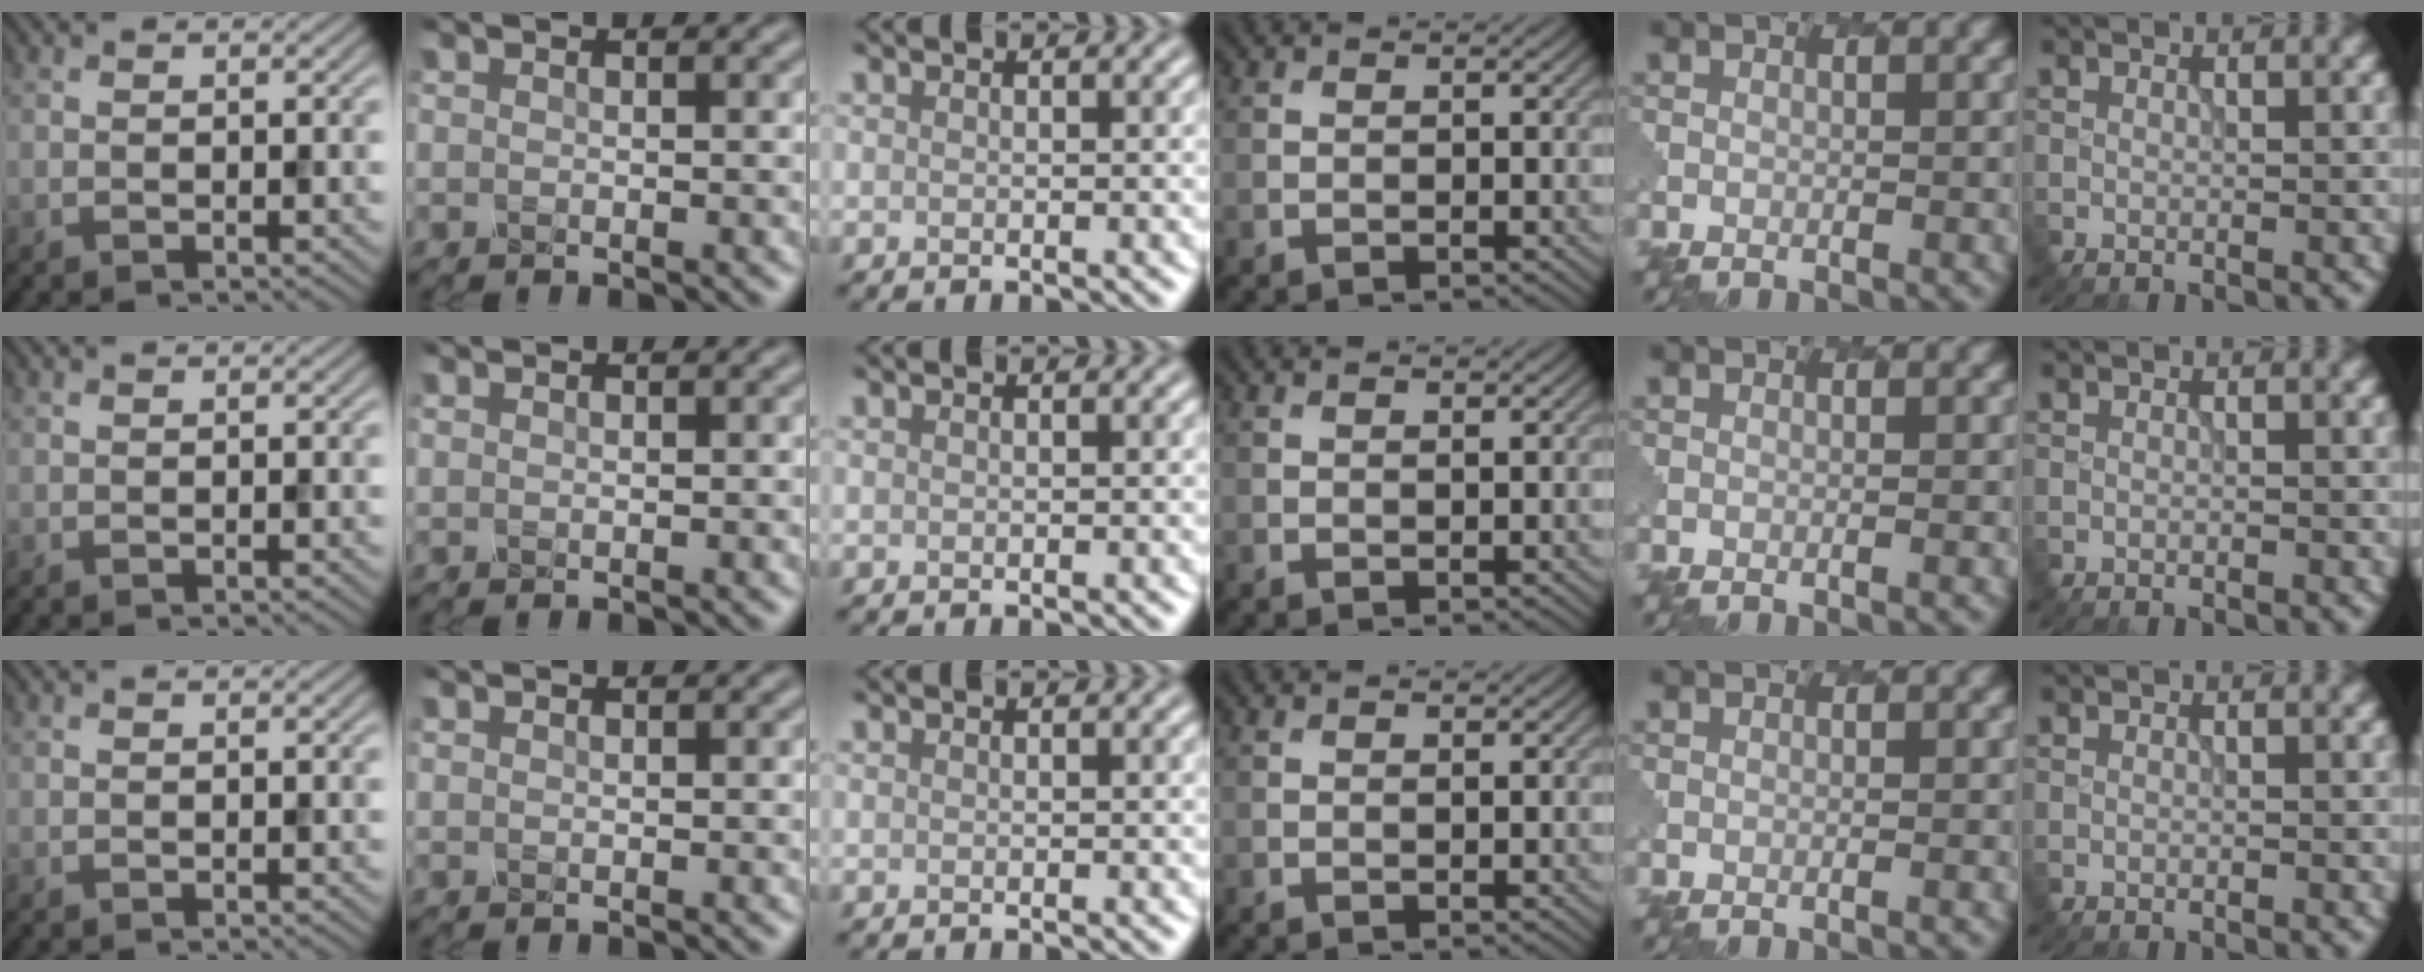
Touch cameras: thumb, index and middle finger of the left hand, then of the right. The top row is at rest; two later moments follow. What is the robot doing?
{"motion": "twist", "object": "rubiks cube"}